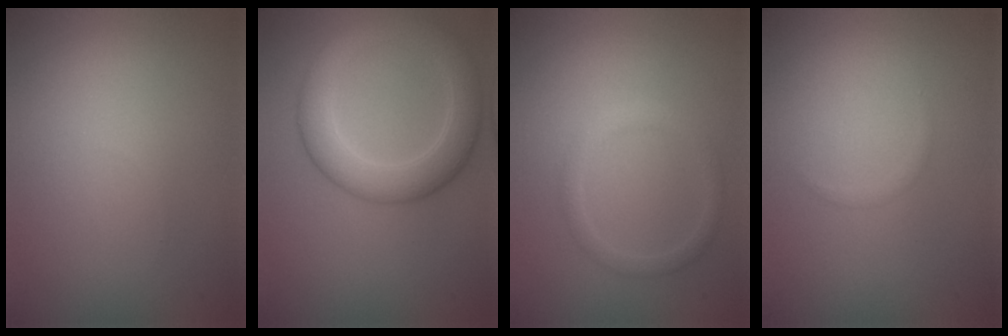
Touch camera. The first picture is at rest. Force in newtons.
{"total": 5.2, "press": 5.2, "slide": 0.1}
{"total": 1.6, "press": 1.6, "slide": 0.1}
{"total": 0.5, "press": 0.5, "slide": 0.0}